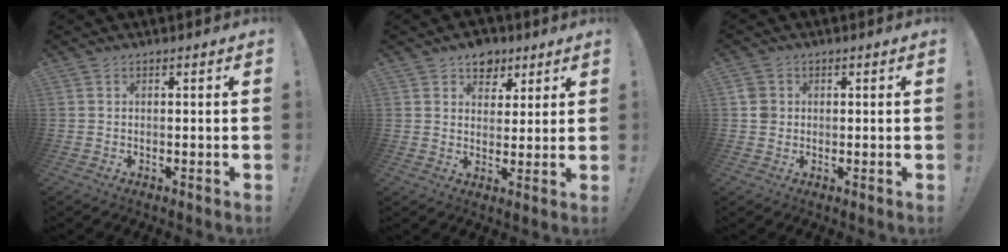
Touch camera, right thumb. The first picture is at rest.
{"total": 7.6, "force": [4.7, 5.7, 1.8], "torque": [-0.012, -0.031, 0.090]}
{"total": 3.5, "force": [0.2, 3.3, 1.1], "torque": [-0.010, 0.005, 0.005]}